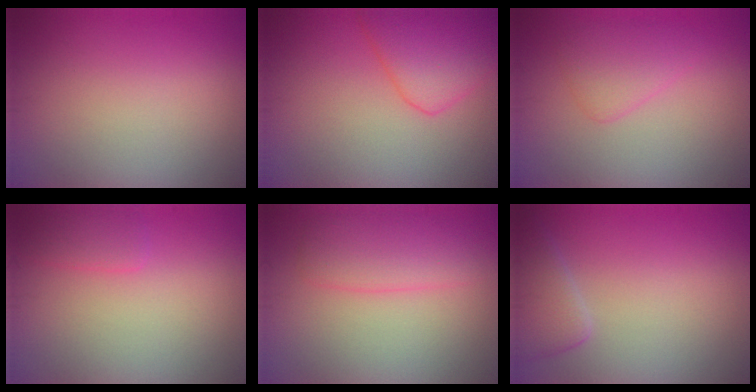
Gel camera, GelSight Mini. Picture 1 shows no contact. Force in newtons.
{"total": 4.6, "press": 4.6, "slide": 0.2}
{"total": 2.4, "press": 2.4, "slide": 0.1}
{"total": 1.6, "press": 1.5, "slide": 0.2}
{"total": 3.3, "press": 3.3, "slide": 0.1}
{"total": 2.9, "press": 2.9, "slide": 0.3}